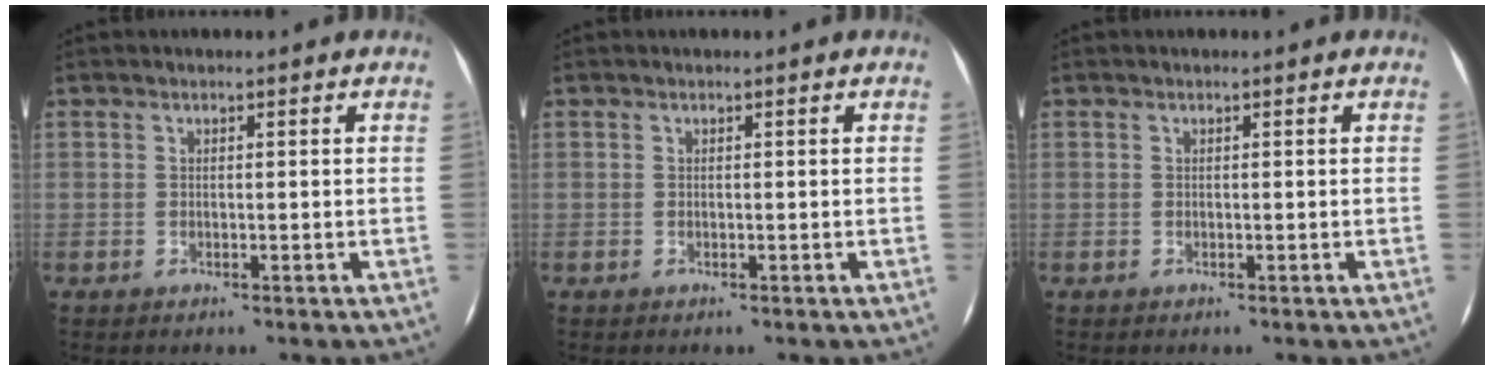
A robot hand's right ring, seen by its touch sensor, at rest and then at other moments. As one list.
[{"total": 0.0}, {"total": 0.0}]